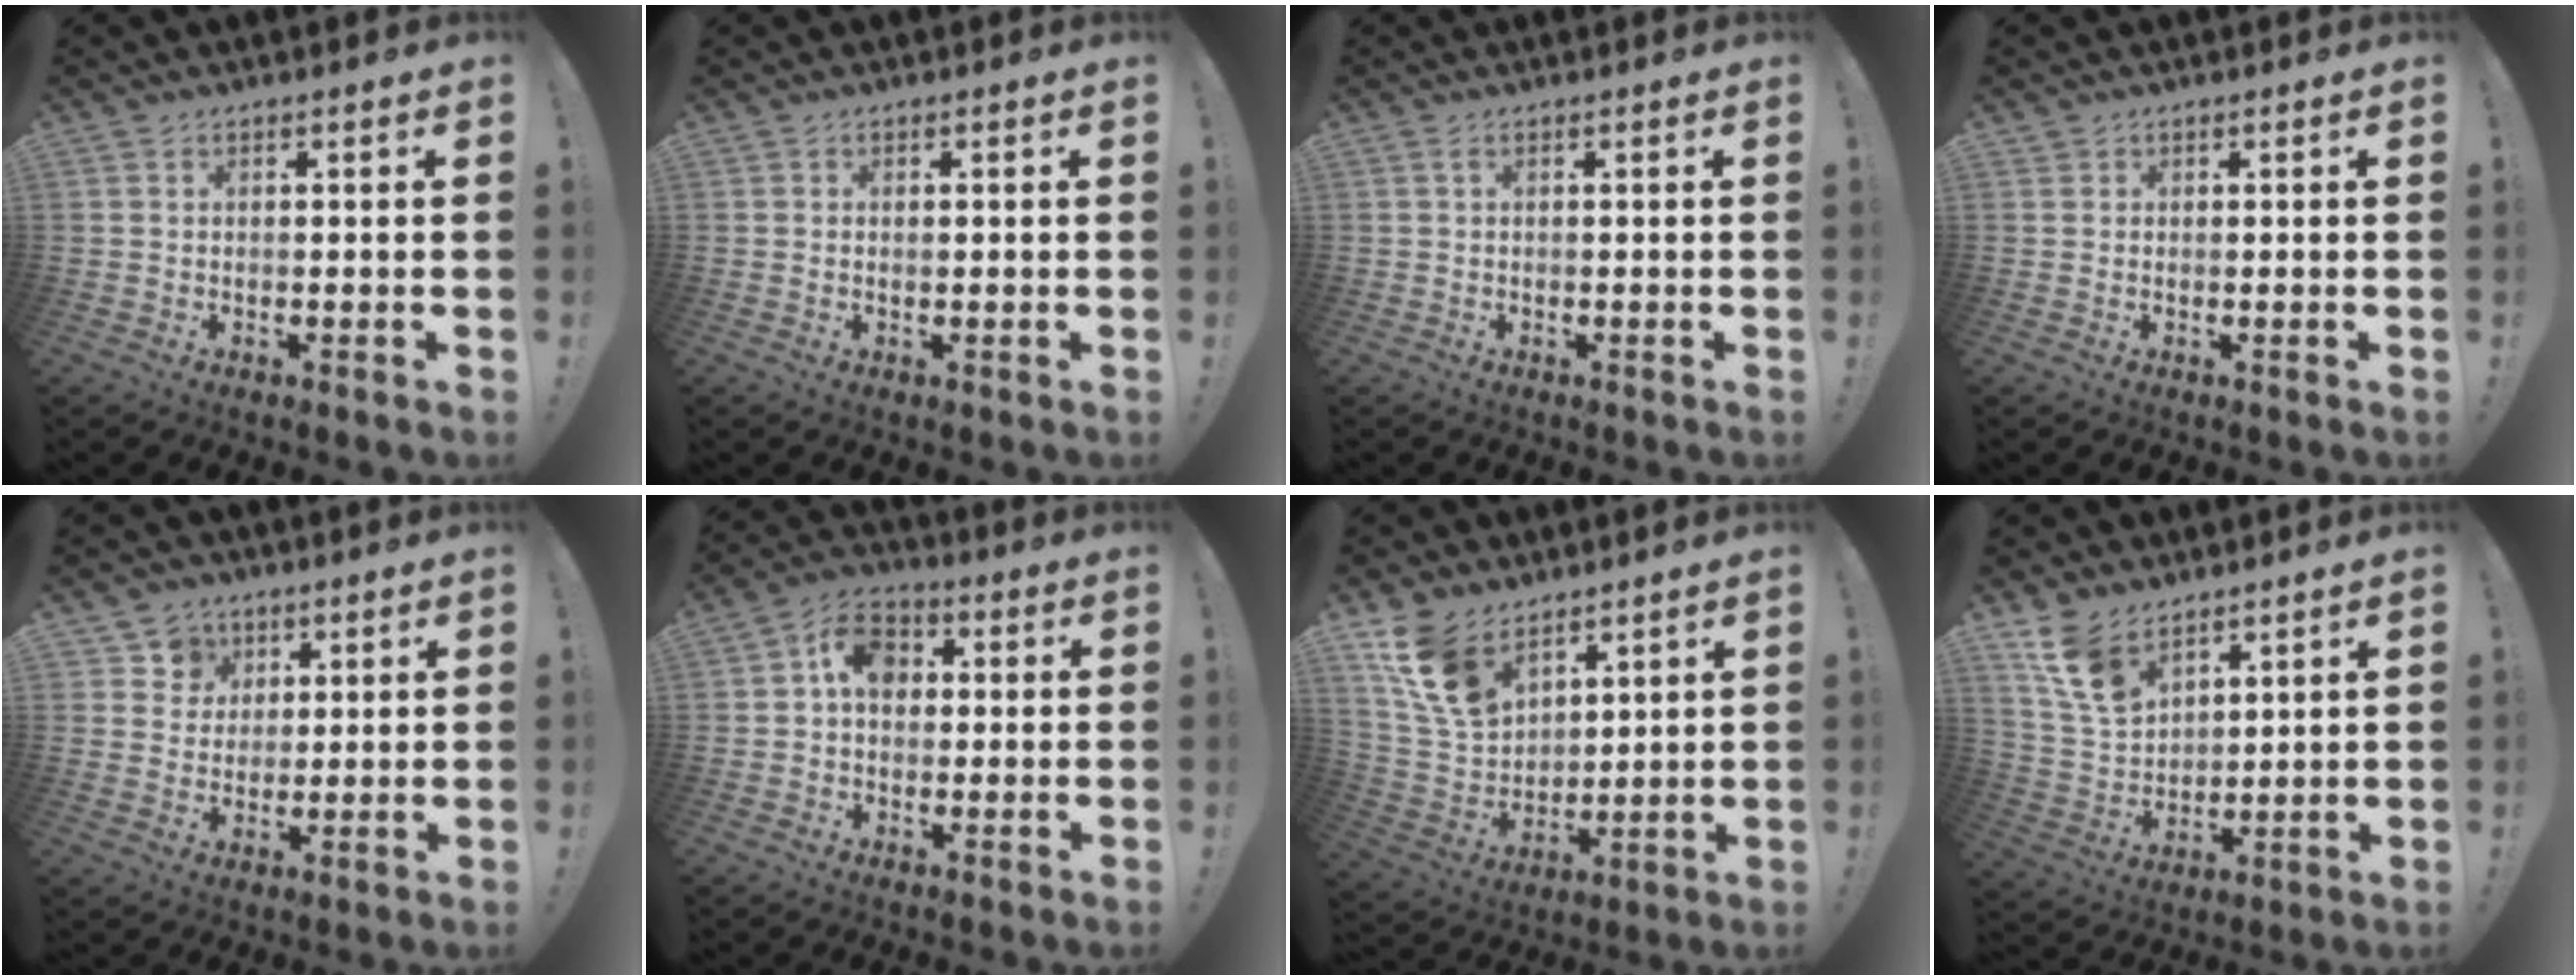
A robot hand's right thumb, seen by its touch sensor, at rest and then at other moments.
{"total": 0.5, "force": [0.3, -0.1, 0.4], "torque": [-0.001, -0.003, 0.004]}
{"total": 0.9, "force": [0.2, 0.2, 0.8], "torque": [-0.021, 0.002, 0.004]}
{"total": 0.7, "force": [0.6, 0.3, 0.1], "torque": [0.006, -0.004, 0.011]}
{"total": 6.7, "force": [2.9, 6.0, 0.7], "torque": [-0.012, -0.021, 0.058]}
{"total": 8.7, "force": [1.5, 6.6, 5.4], "torque": [-0.079, 0.011, 0.028]}
{"total": 14.2, "force": [9.2, 8.3, 6.9], "torque": [-0.133, -0.049, 0.183]}
{"total": 11.6, "force": [8.2, 6.2, 5.4], "torque": [-0.108, -0.042, 0.165]}